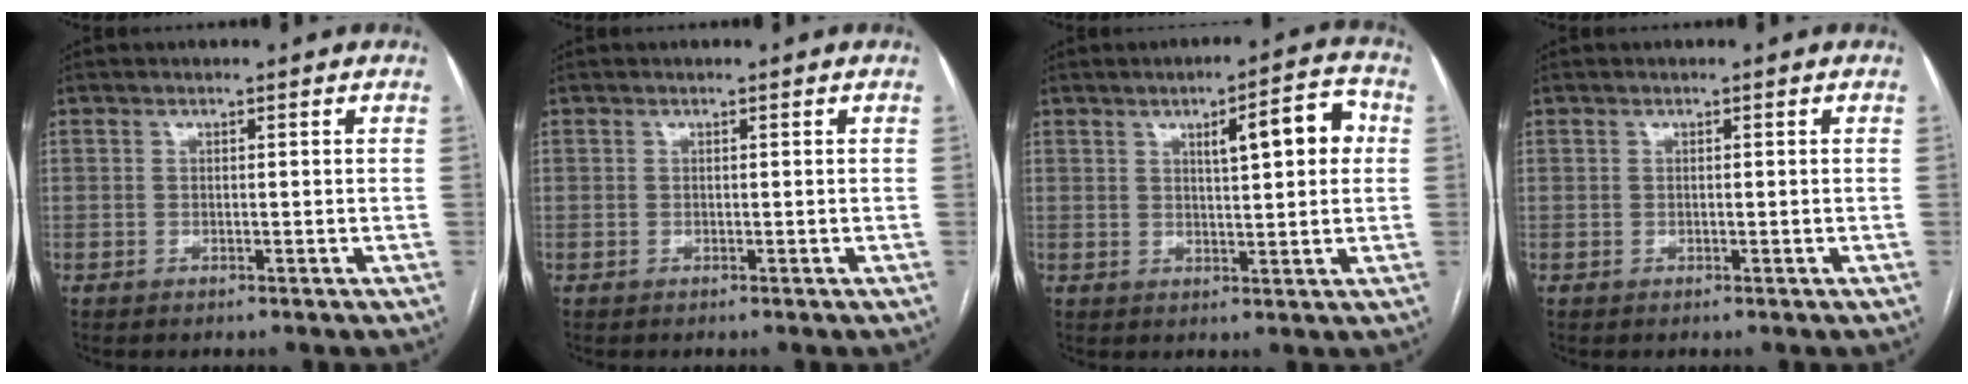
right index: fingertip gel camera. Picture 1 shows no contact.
{"total": 0.0}
{"total": 7.7, "force": [2.1, 1.6, 7.2], "torque": [-0.100, 0.019, 0.029]}
{"total": 0.0}